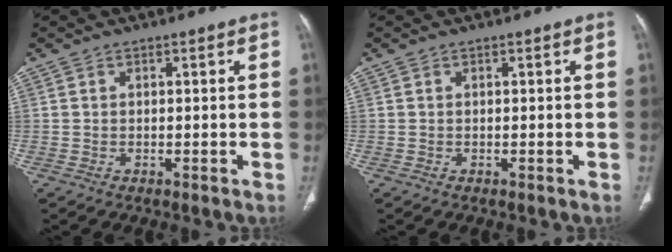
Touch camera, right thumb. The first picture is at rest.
{"total": 0.0}